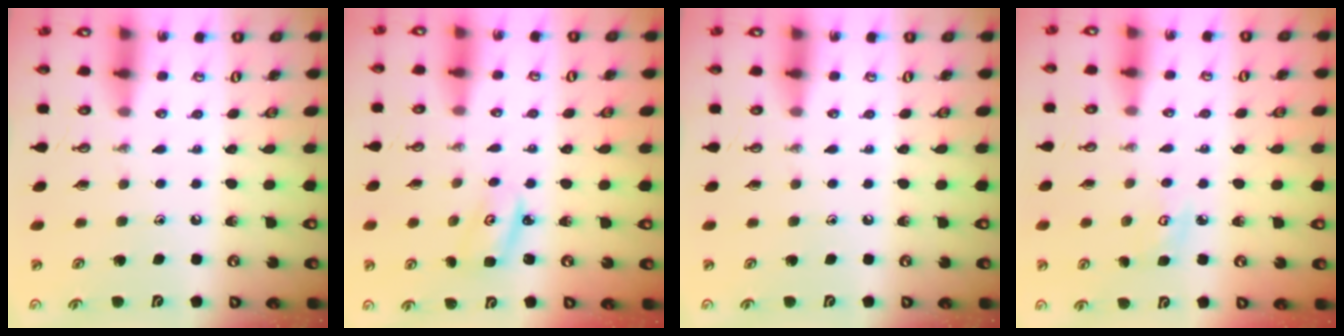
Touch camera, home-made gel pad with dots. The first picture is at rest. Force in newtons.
{"total": 2.8, "press": 2.8, "slide": 0.2}
{"total": 0.0}
{"total": 3.9, "press": 3.9, "slide": 0.3}